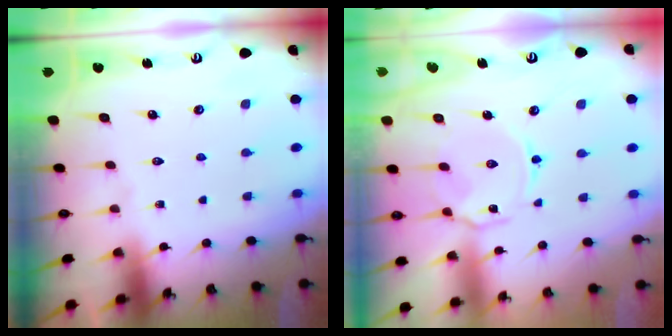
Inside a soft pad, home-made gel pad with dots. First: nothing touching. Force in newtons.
{"total": 5.2, "press": 5.2, "slide": 0.3}